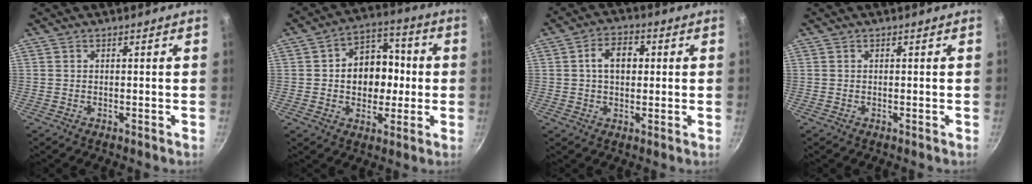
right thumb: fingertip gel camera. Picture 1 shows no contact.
{"total": 12.8, "force": [0.1, 9.9, 8.1], "torque": [-0.073, 0.020, -0.007]}
{"total": 6.8, "force": [1.0, 4.7, 4.9], "torque": [-0.059, 0.013, 0.010]}
{"total": 0.0}